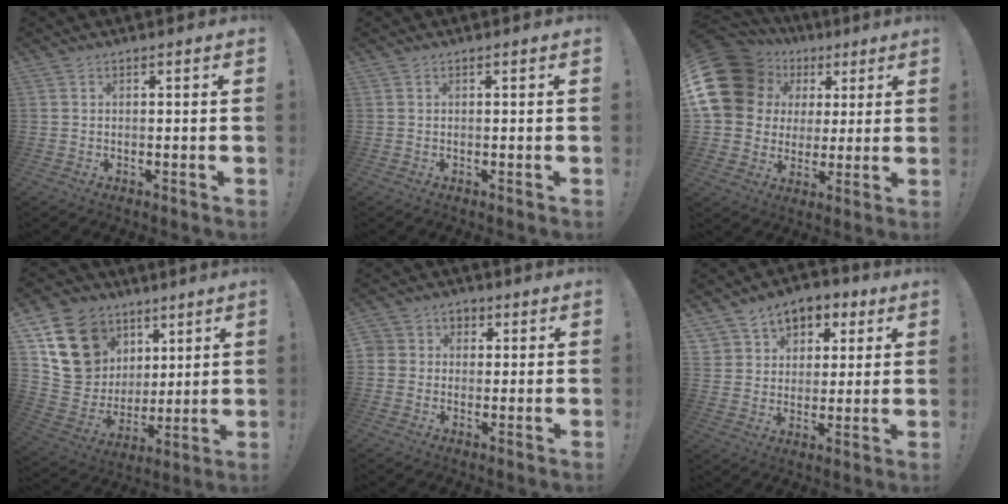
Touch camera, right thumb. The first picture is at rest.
{"total": 0.0}
{"total": 19.6, "force": [7.1, 15.7, 9.3], "torque": [-0.165, -0.026, 0.157]}
{"total": 15.2, "force": [7.8, 12.1, 4.8], "torque": [-0.072, -0.041, 0.162]}
{"total": 5.0, "force": [0.0, 4.9, 1.2], "torque": [-0.021, 0.012, 0.003]}
{"total": 7.9, "force": [3.7, 6.8, 1.6], "torque": [-0.017, -0.031, 0.073]}